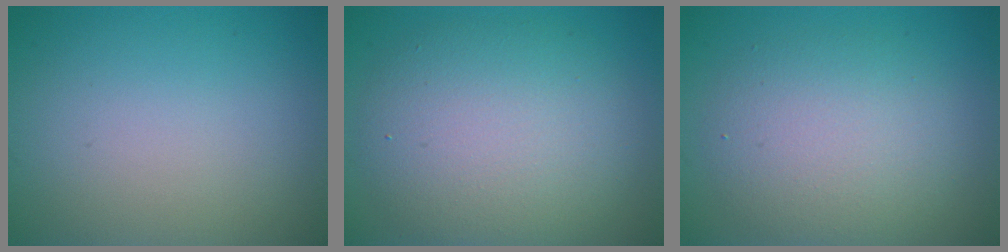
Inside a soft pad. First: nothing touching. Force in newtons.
{"total": 7.8, "press": 7.8, "slide": 0.1}
{"total": 5.1, "press": 5.1, "slide": 0.3}